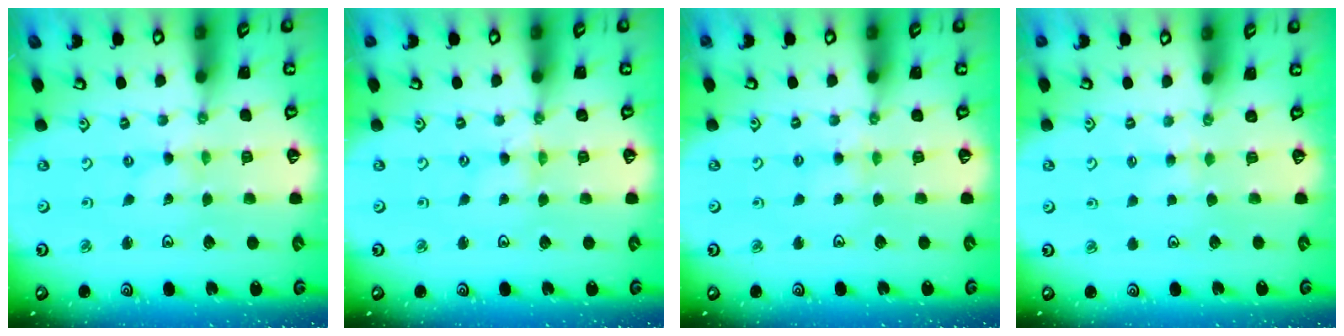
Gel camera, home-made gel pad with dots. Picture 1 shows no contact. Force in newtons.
{"total": 0.0}
{"total": 3.0, "press": 2.9, "slide": 0.4}
{"total": 2.6, "press": 2.5, "slide": 0.5}